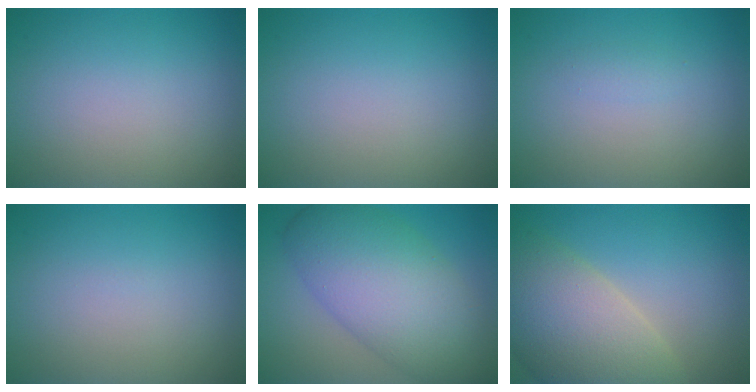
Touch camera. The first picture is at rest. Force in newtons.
{"total": 0.0}
{"total": 0.6, "press": 0.6, "slide": 0.0}
{"total": 0.0}
{"total": 10.0, "press": 10.0, "slide": 0.2}
{"total": 9.5, "press": 9.4, "slide": 1.2}